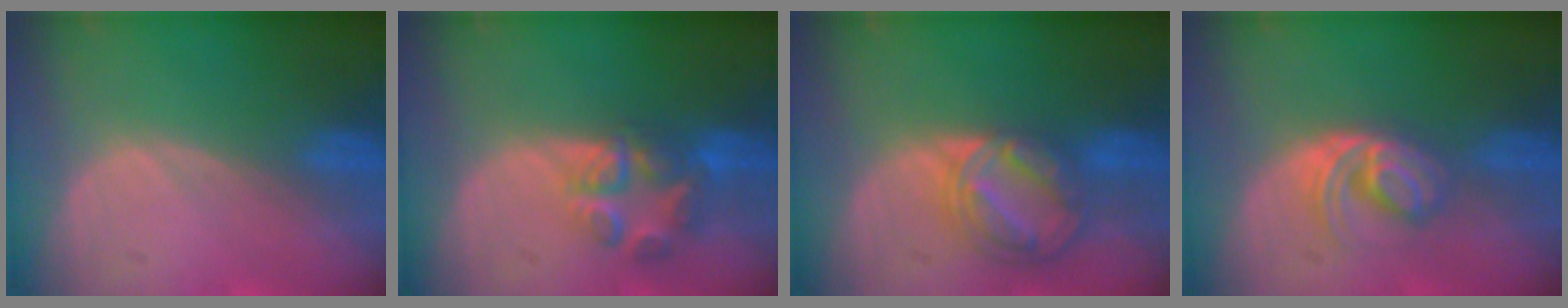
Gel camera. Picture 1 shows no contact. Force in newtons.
{"total": 7.0, "press": 5.9, "slide": 3.7}
{"total": 8.7, "press": 7.3, "slide": 4.6}
{"total": 6.2, "press": 5.2, "slide": 3.4}